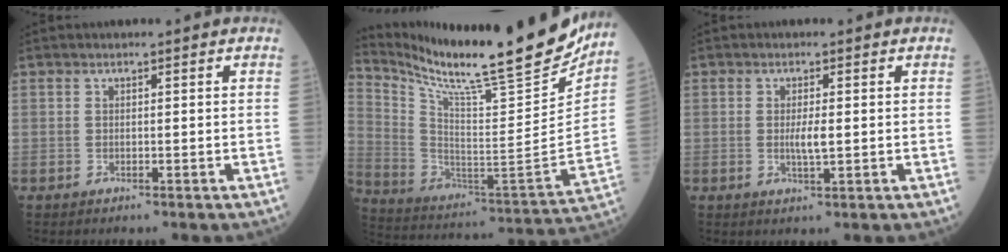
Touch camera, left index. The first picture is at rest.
{"total": 27.0, "force": [23.4, 1.0, 13.5], "torque": [-0.243, -0.084, 0.354]}
{"total": 2.6, "force": [0.0, 0.4, 2.6], "torque": [-0.052, -0.003, 0.002]}